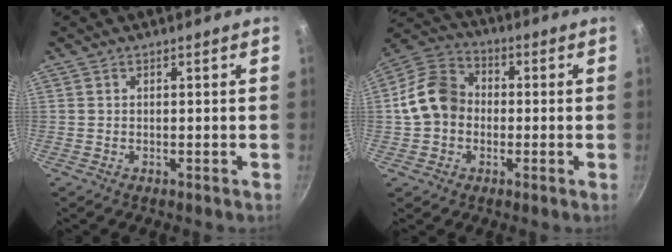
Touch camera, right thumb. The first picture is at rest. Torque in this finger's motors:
{"motor_torque": [0.44, 2.33, 0.56, -0.71, 0.23]}